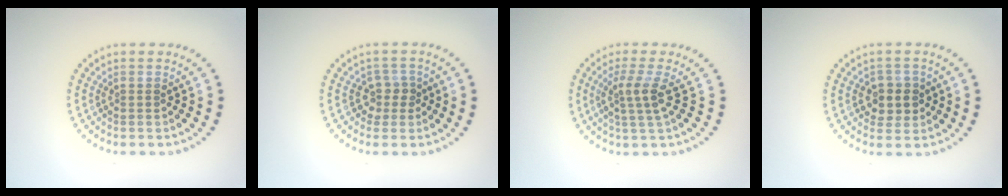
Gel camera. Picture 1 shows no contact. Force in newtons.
{"total": 1.7, "press": 1.4, "slide": 1.0}
{"total": 2.7, "press": 2.0, "slide": 1.8}
{"total": 2.8, "press": 2.6, "slide": 0.9}